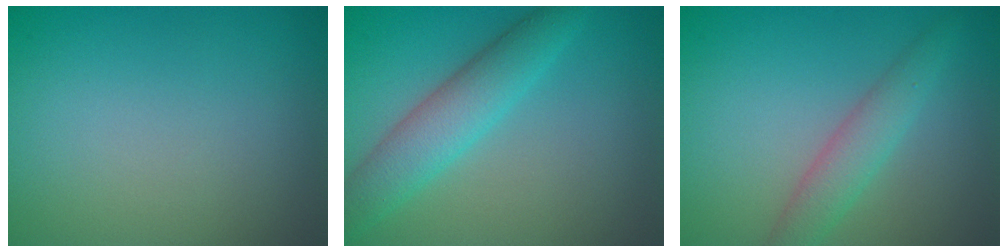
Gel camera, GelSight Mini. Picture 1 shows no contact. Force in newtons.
{"total": 4.6, "press": 4.6, "slide": 0.1}
{"total": 2.9, "press": 2.9, "slide": 0.1}